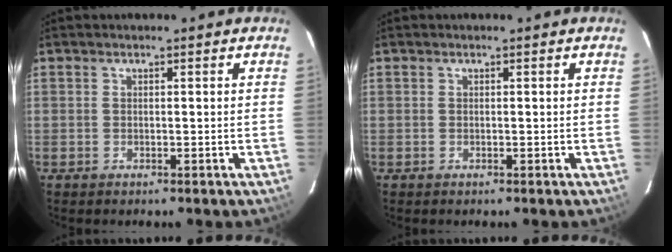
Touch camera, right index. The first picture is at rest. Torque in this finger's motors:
{"motor_torque": [0.01, 0.00, 0.00, 0.00]}